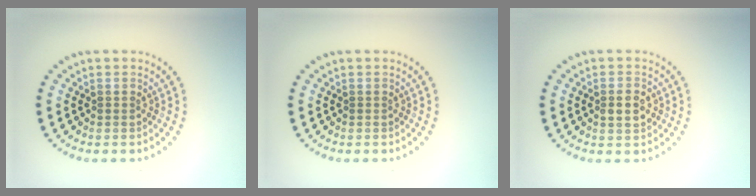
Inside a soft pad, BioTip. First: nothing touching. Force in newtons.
{"total": 0.0}
{"total": 2.4, "press": 2.4, "slide": 0.1}